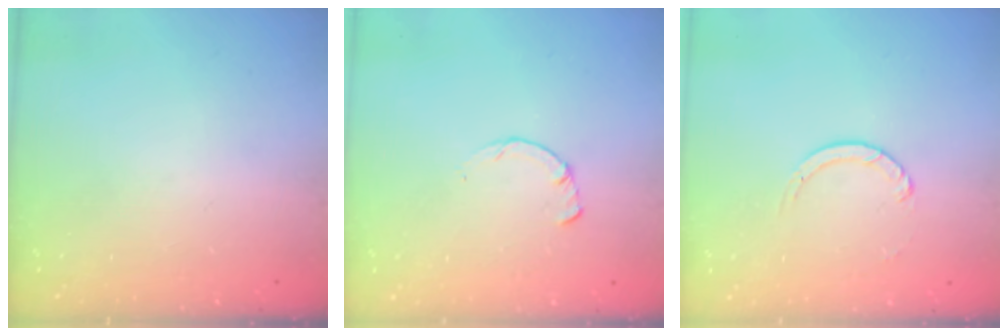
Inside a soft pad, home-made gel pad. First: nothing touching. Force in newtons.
{"total": 2.2, "press": 2.2, "slide": 0.3}
{"total": 2.7, "press": 2.7, "slide": 0.3}